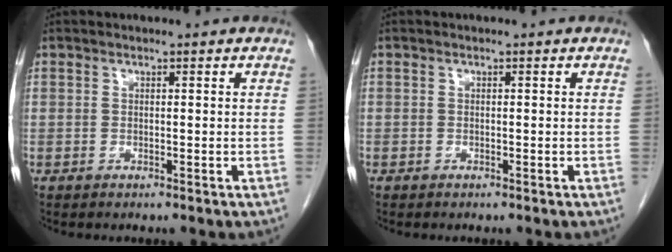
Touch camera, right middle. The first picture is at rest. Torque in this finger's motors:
{"motor_torque": [0.20, -0.42, -0.33, -0.21]}